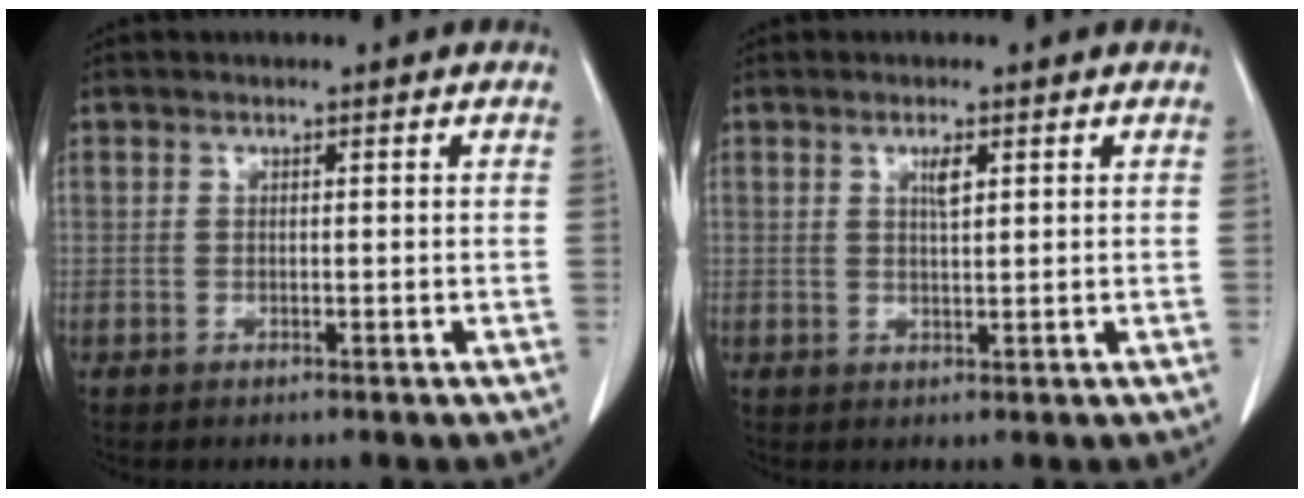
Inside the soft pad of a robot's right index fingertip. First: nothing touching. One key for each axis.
{"total": 2.0, "fx": 0.9, "fy": 0.4, "fz": 1.7, "tx": -0.031, "ty": -0.002, "tz": 0.016}